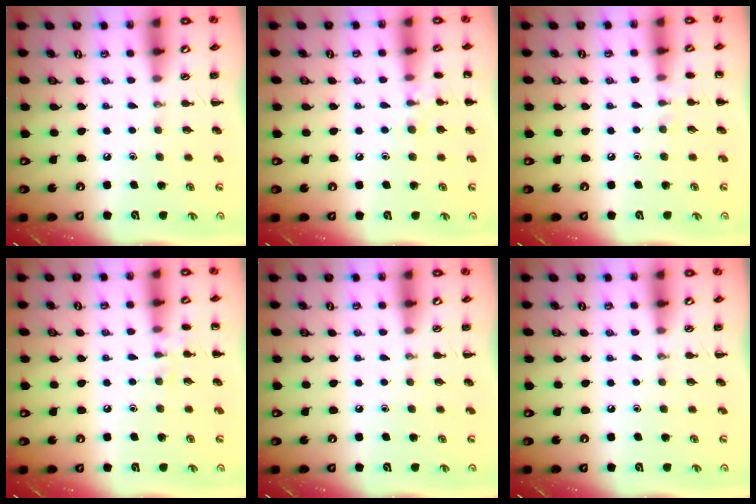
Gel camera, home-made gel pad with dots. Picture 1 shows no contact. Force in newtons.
{"total": 6.8, "press": 6.5, "slide": 2.1}
{"total": 5.1, "press": 4.8, "slide": 1.6}
{"total": 7.0, "press": 6.7, "slide": 2.0}
{"total": 0.0}
{"total": 0.0}